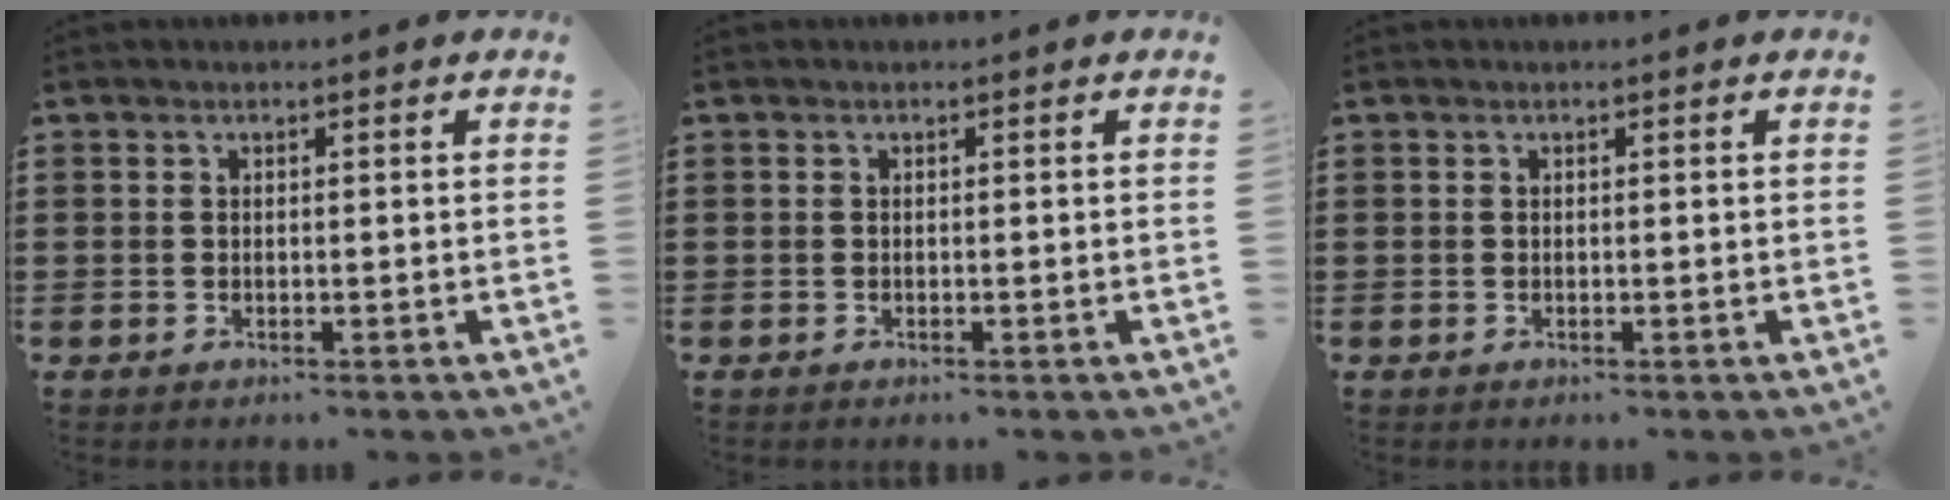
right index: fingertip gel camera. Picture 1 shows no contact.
{"total": 0.0}
{"total": 0.0}